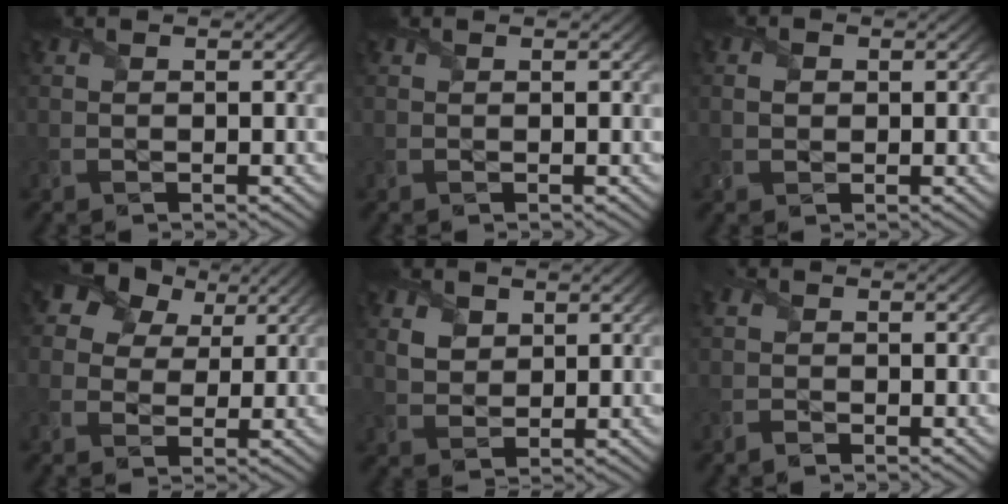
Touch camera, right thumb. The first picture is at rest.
{"total": 0.0}
{"total": 1.0, "force": [0.2, 0.9, 0.4], "torque": [-0.018, -0.001, -0.002]}
{"total": 8.5, "force": [4.6, 6.1, 3.9], "torque": [-0.101, 0.025, 0.062]}
{"total": 2.9, "force": [1.6, 2.1, 1.2], "torque": [-0.043, -0.002, 0.027]}
{"total": 1.4, "force": [-0.9, 0.9, 0.7], "torque": [-0.020, 0.000, -0.026]}